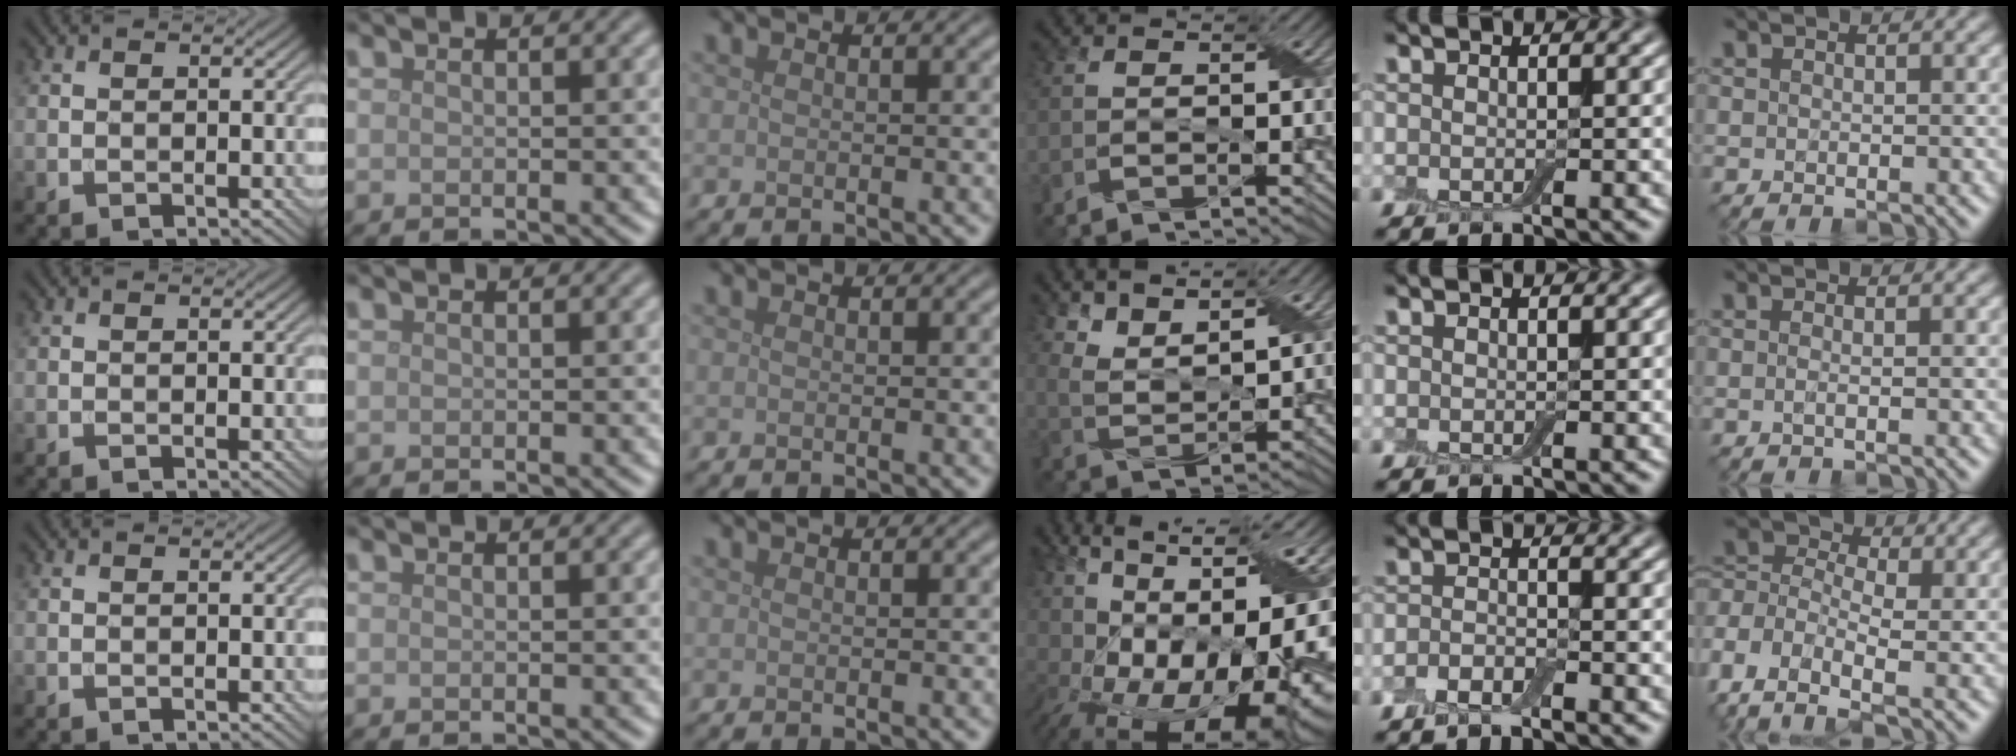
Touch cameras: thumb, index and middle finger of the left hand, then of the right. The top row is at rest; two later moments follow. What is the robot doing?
{"motion": "peel", "object": "bubble wrap"}